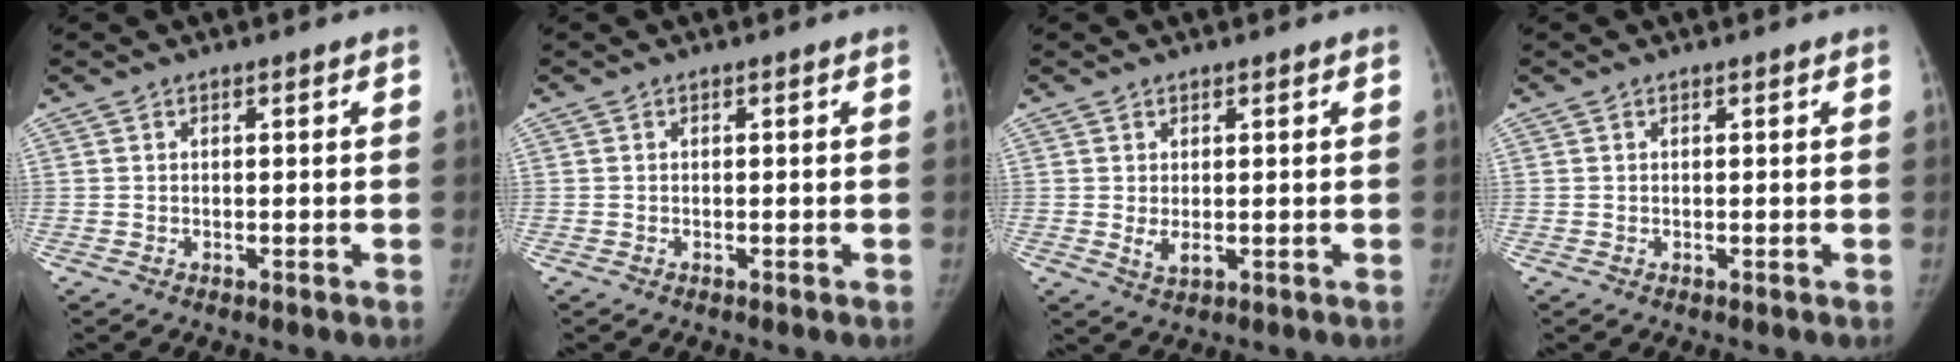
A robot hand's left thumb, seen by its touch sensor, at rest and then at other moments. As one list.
[{"total": 0.0}, {"total": 2.8, "force": [0.5, 1.5, 2.3], "torque": [-0.037, -0.011, 0.016]}, {"total": 0.0}]